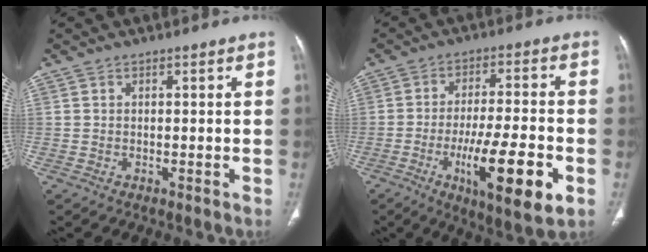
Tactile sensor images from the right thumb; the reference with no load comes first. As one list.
[{"total": 16.0, "force": [-5.5, 3.9, 14.5], "torque": [-0.237, 0.007, -0.081]}]